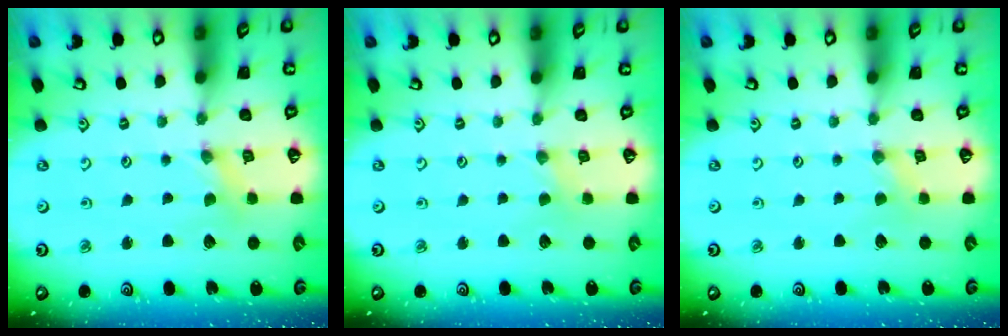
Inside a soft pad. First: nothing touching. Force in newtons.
{"total": 0.8, "press": 0.8, "slide": 0.2}
{"total": 0.0}